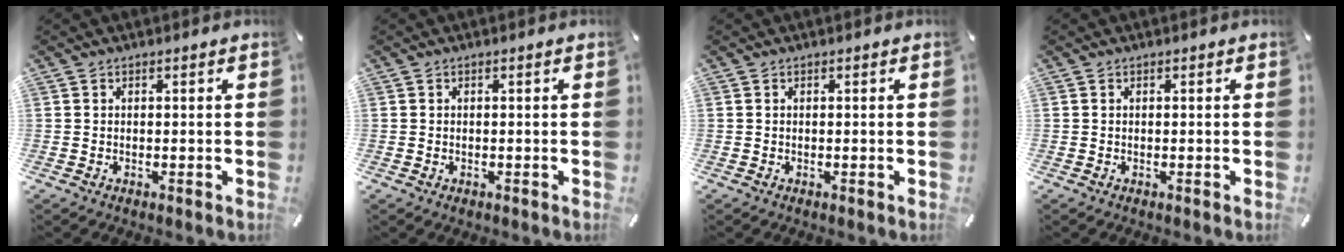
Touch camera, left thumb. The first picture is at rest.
{"total": 0.5, "force": [-0.1, 0.3, 0.4], "torque": [-0.009, 0.000, -0.003]}
{"total": 0.0}
{"total": 0.0}